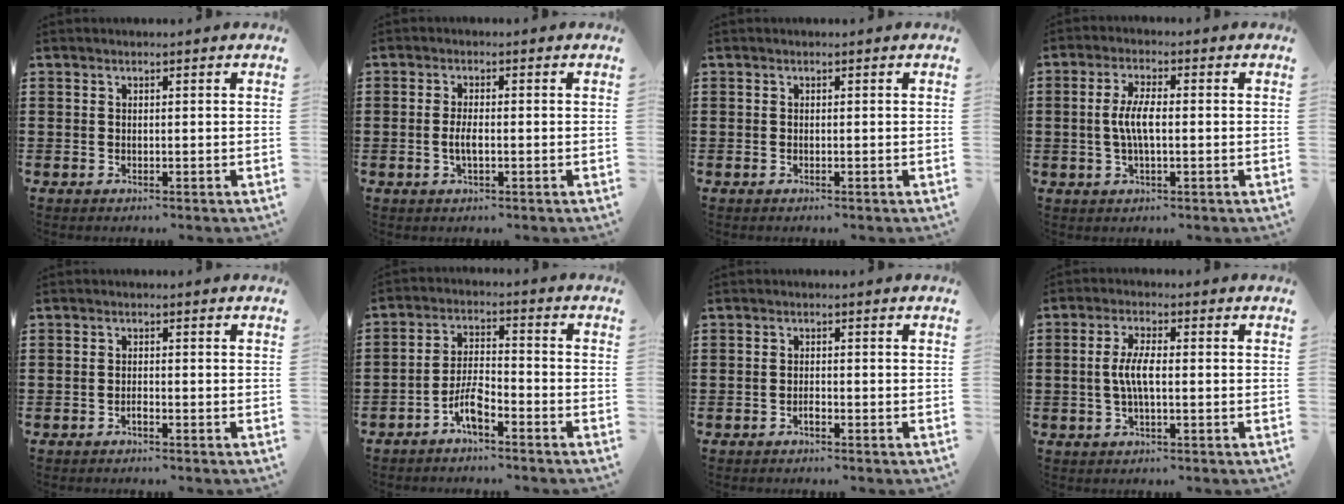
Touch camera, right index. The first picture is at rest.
{"total": 2.6, "force": [-0.5, 0.8, 2.4], "torque": [-0.050, -0.001, -0.011]}
{"total": 0.0}
{"total": 4.9, "force": [-0.3, 1.5, 4.7], "torque": [-0.099, -0.002, -0.011]}
{"total": 0.9, "force": [-0.8, 0.1, 0.4], "torque": [-0.009, -0.002, -0.015]}
{"total": 5.1, "force": [-3.5, 1.5, 3.5], "torque": [-0.087, 0.004, -0.073]}
{"total": 1.1, "force": [-0.9, 0.3, 0.6], "torque": [-0.013, -0.003, -0.015]}
{"total": 4.6, "force": [-0.4, 1.2, 4.4], "torque": [-0.094, -0.002, -0.014]}